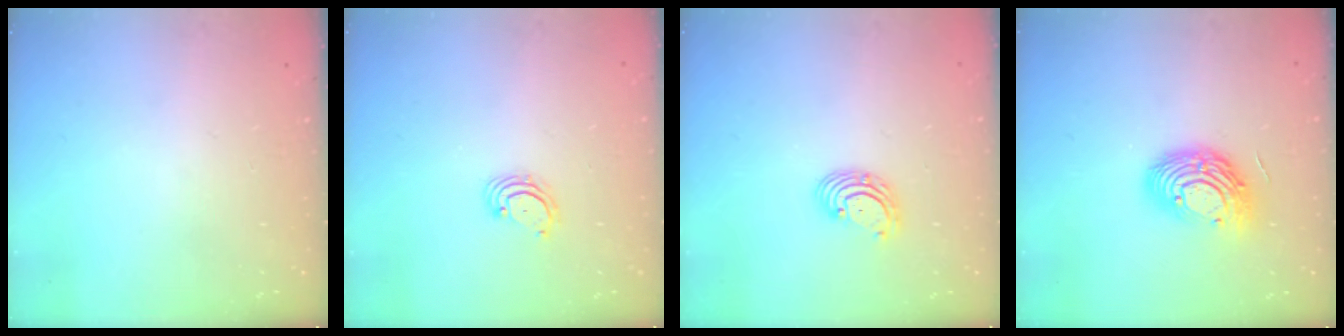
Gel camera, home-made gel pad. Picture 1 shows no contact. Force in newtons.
{"total": 2.7, "press": 2.7, "slide": 0.3}
{"total": 2.8, "press": 2.8, "slide": 0.2}
{"total": 13.0, "press": 12.9, "slide": 1.0}